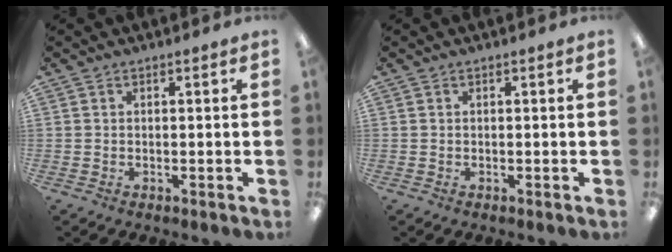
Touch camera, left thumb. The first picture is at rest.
{"total": 0.0}